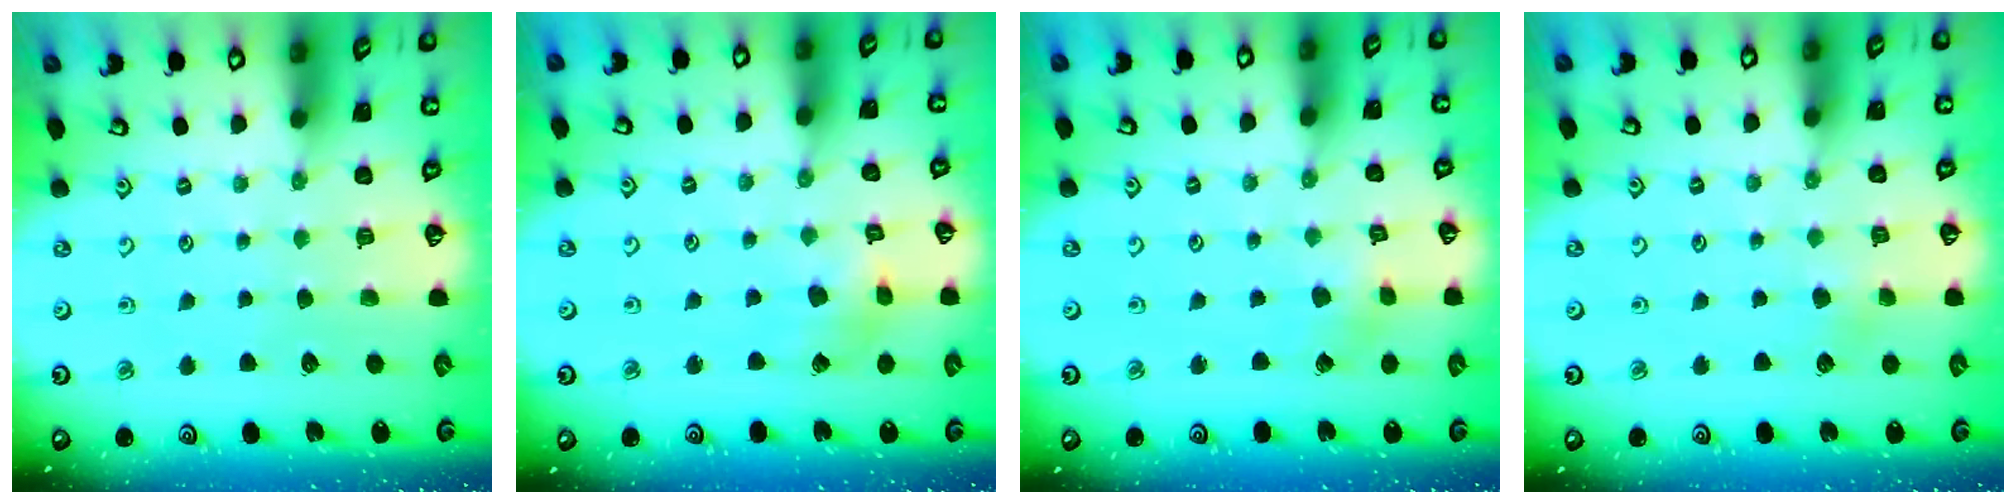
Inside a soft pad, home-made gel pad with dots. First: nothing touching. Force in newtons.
{"total": 4.1, "press": 4.0, "slide": 0.6}
{"total": 2.2, "press": 2.2, "slide": 0.2}
{"total": 3.2, "press": 3.2, "slide": 0.3}